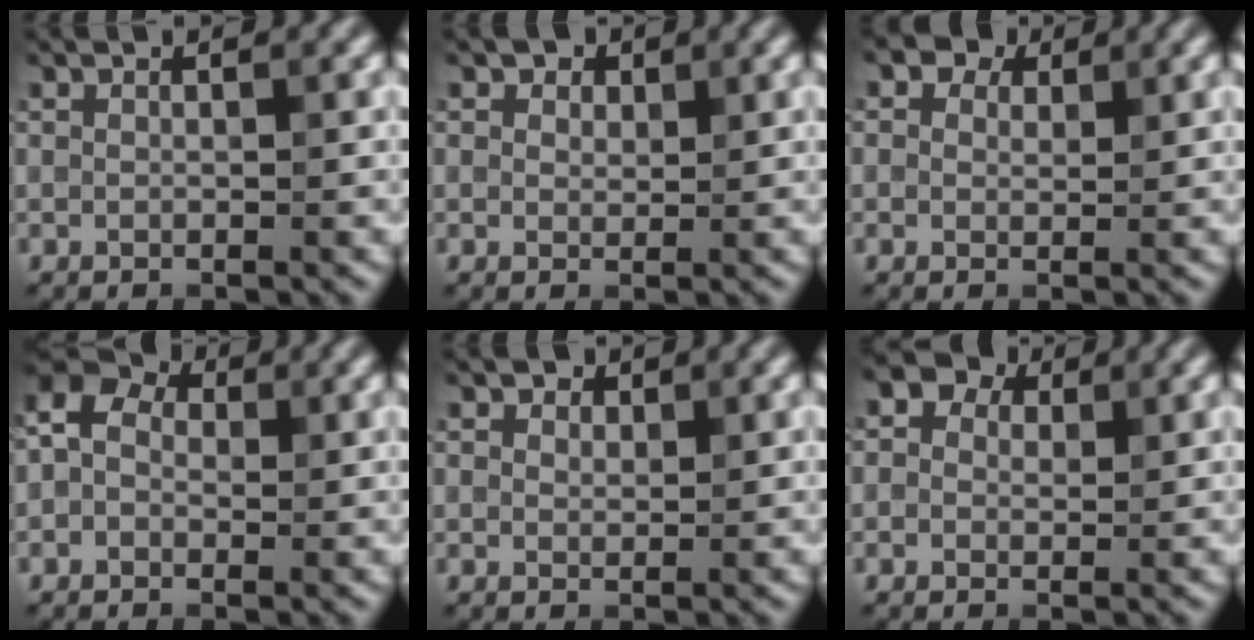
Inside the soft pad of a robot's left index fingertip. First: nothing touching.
{"total": 2.2, "force": [1.3, 1.5, 1.0], "torque": [-0.014, 0.001, 0.006]}
{"total": 3.7, "force": [2.3, 2.4, 1.7], "torque": [-0.029, 0.007, 0.008]}
{"total": 5.2, "force": [0.5, 4.3, 2.9], "torque": [-0.037, 0.024, -0.031]}
{"total": 1.7, "force": [1.1, 1.1, 0.7], "torque": [-0.009, 0.000, 0.008]}
{"total": 4.6, "force": [2.0, 3.5, 2.3], "torque": [-0.022, 0.015, -0.011]}